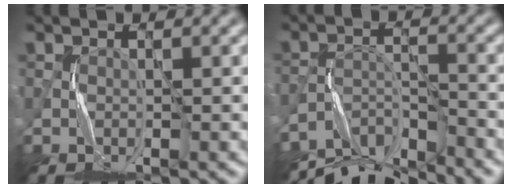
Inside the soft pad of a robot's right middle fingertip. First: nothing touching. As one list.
[{"total": 7.6, "force": [-6.9, 1.9, 2.5], "torque": [-0.044, -0.008, -0.128]}]